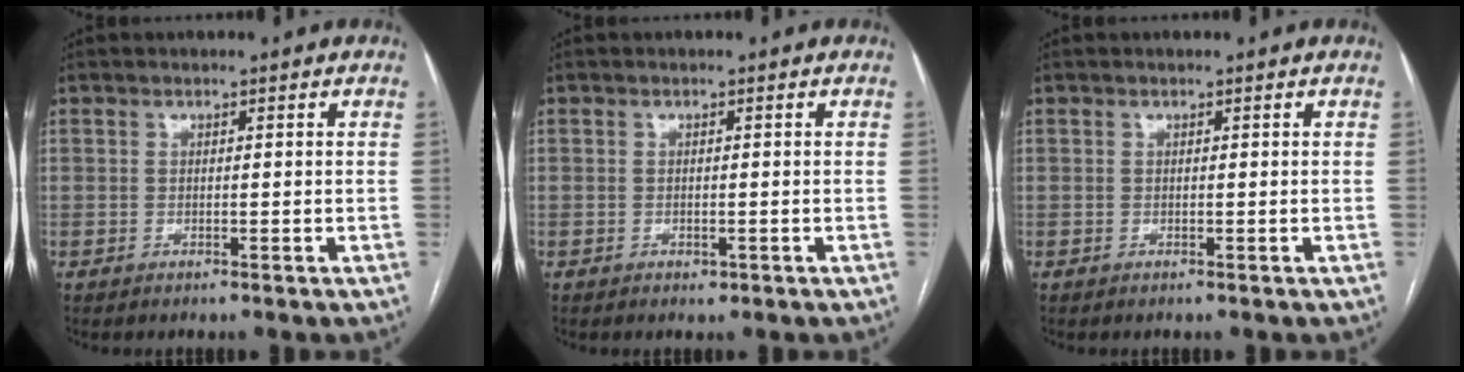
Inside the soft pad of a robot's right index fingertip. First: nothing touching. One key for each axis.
{"total": 0.9, "fx": -0.5, "fy": 0.6, "fz": 0.5, "tx": -0.007, "ty": 0.001, "tz": -0.003}
{"total": 0.0}